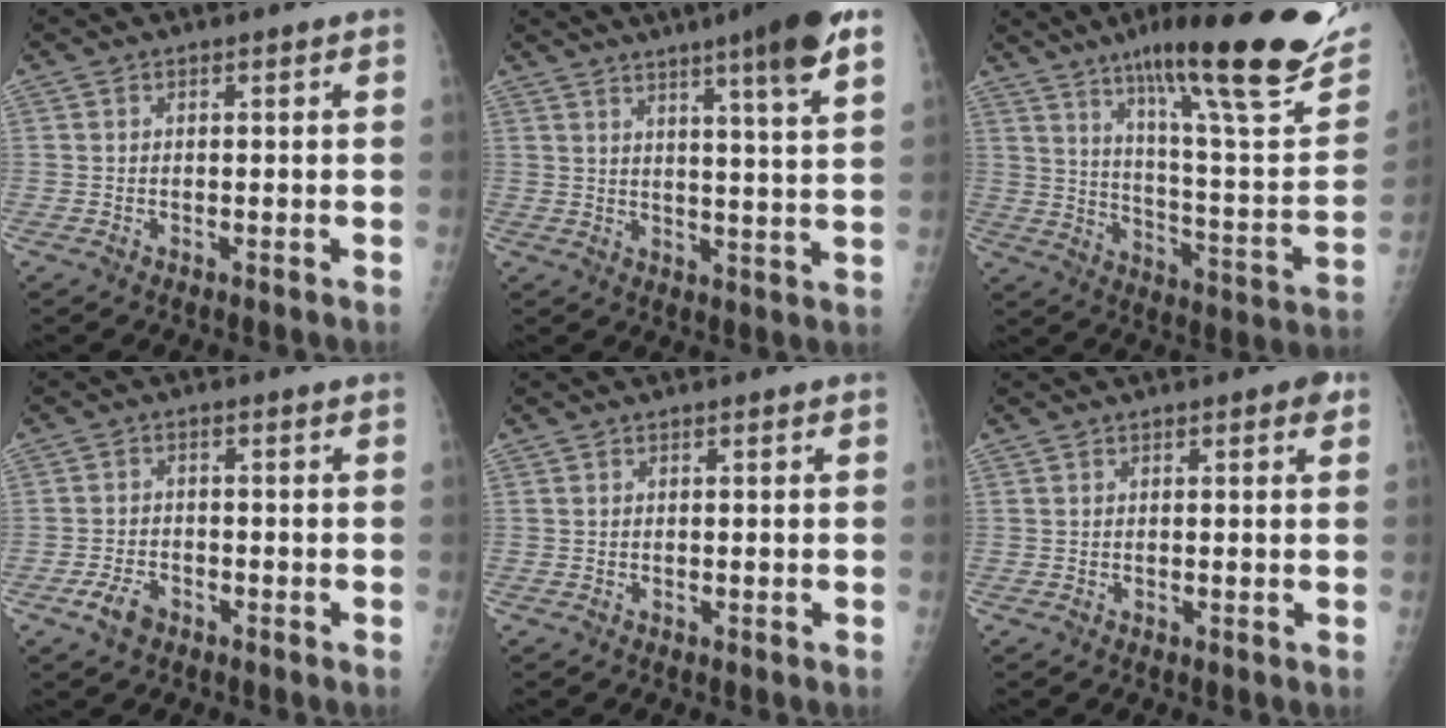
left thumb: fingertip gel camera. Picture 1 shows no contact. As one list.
[{"total": 13.9, "force": [8.6, 0.6, 10.9], "torque": [-0.150, -0.032, 0.109]}, {"total": 30.6, "force": [21.0, 5.0, 21.7], "torque": [-0.295, -0.085, 0.306]}, {"total": 3.7, "force": [-2.2, 2.3, 1.9], "torque": [-0.036, 0.011, -0.038]}, {"total": 0.0}, {"total": 1.8, "force": [0.9, 0.7, 1.4], "torque": [-0.013, 0.000, 0.008]}]